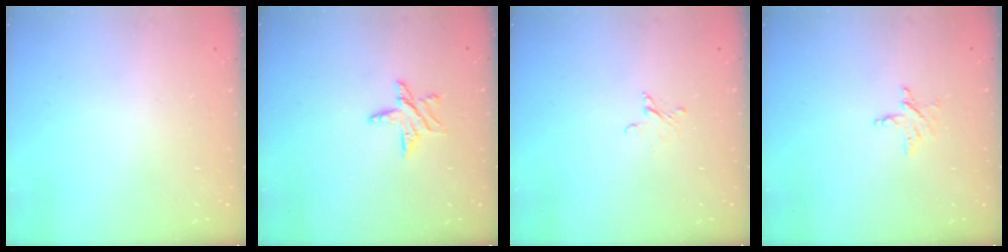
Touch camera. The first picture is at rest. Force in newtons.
{"total": 8.1, "press": 8.1, "slide": 0.4}
{"total": 2.0, "press": 2.0, "slide": 0.1}
{"total": 4.3, "press": 4.3, "slide": 0.4}